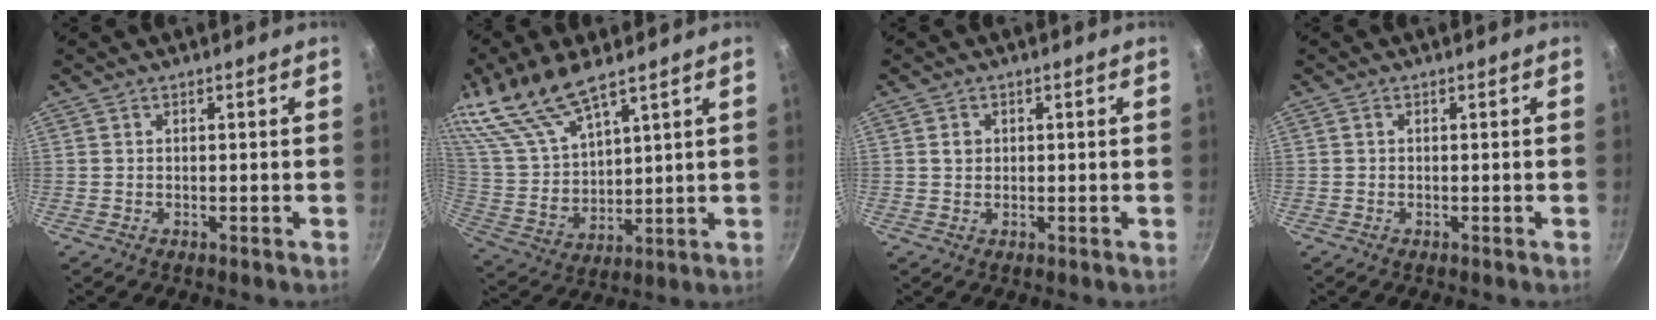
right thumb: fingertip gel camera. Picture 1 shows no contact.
{"total": 15.6, "force": [11.0, 5.8, 9.4], "torque": [-0.173, -0.046, 0.235]}
{"total": 1.6, "force": [0.3, 1.5, 0.7], "torque": [-0.006, 0.003, 0.004]}
{"total": 0.0}